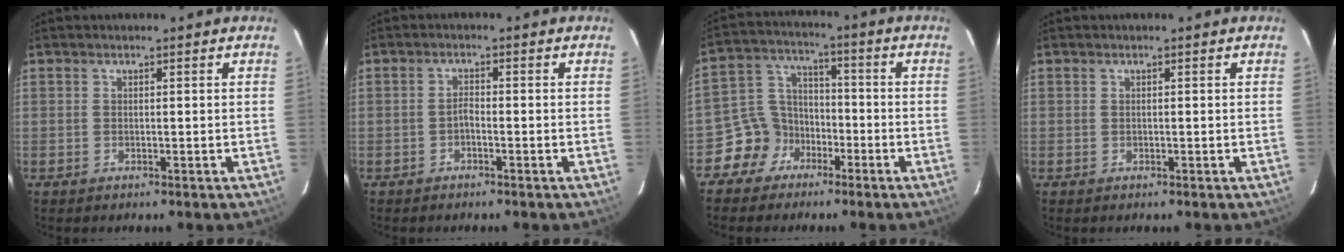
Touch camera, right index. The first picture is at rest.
{"total": 1.3, "force": [-1.0, 0.4, 0.7], "torque": [-0.014, 0.005, -0.020]}
{"total": 8.0, "force": [-4.9, 6.2, 0.9], "torque": [-0.026, 0.039, -0.096]}
{"total": 0.0}